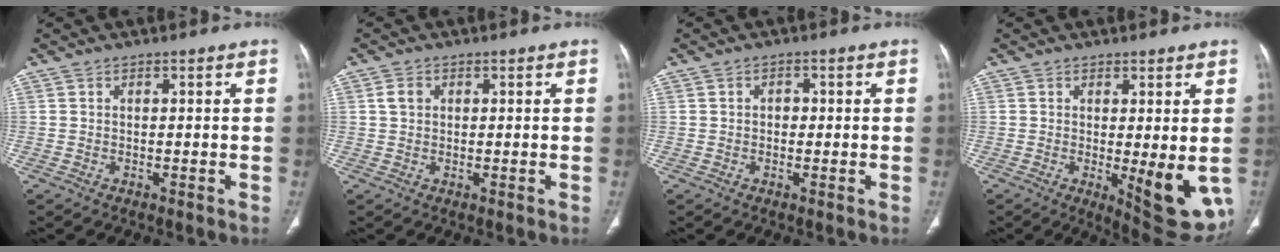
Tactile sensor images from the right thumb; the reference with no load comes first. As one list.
[{"total": 2.1, "force": [0.6, 1.7, 1.2], "torque": [-0.020, 0.004, 0.011]}, {"total": 1.6, "force": [0.1, 1.3, 1.0], "torque": [-0.007, 0.004, -0.001]}, {"total": 10.7, "force": [-1.4, 3.4, 10.0], "torque": [-0.118, -0.027, -0.008]}]